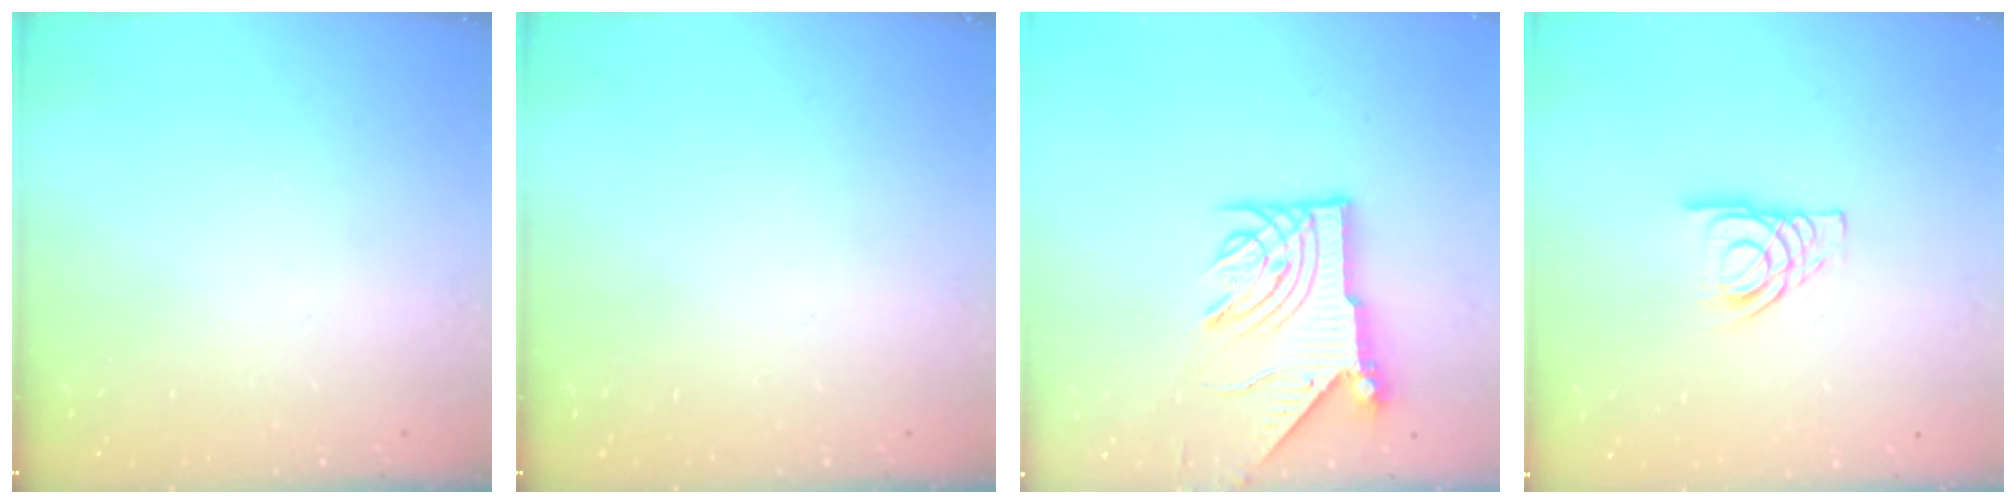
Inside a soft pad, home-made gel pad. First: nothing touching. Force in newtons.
{"total": 0.0}
{"total": 10.9, "press": 10.9, "slide": 1.2}
{"total": 7.9, "press": 7.9, "slide": 0.8}